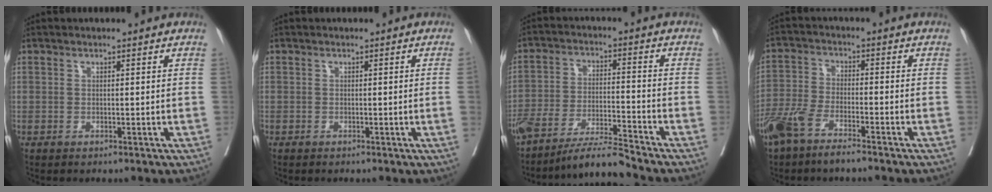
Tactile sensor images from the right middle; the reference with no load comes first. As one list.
[{"total": 0.9, "force": [-0.1, -0.4, 0.8], "torque": [-0.003, 0.002, -0.002]}, {"total": 9.1, "force": [-8.2, -1.0, 3.7], "torque": [-0.063, -0.007, -0.151]}, {"total": 6.7, "force": [-5.1, 1.4, 4.2], "torque": [-0.098, -0.006, -0.103]}]